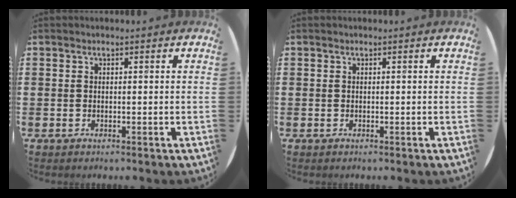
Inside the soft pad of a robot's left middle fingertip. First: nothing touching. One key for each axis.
{"total": 0.0}